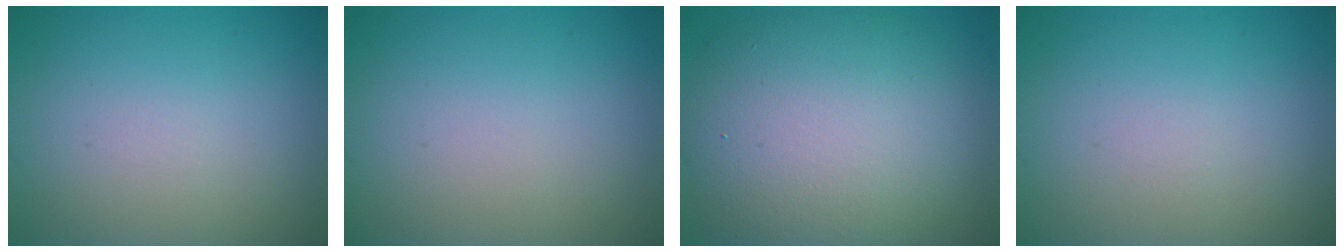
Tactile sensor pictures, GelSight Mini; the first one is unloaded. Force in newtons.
{"total": 0.0}
{"total": 11.5, "press": 11.5, "slide": 0.6}
{"total": 0.0}